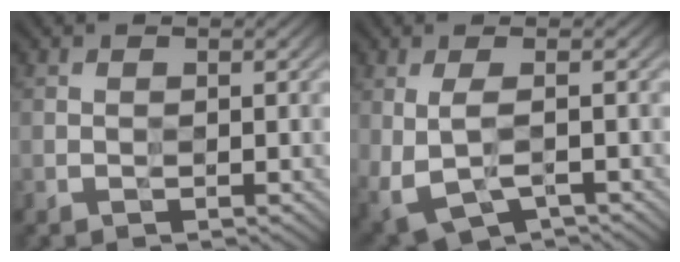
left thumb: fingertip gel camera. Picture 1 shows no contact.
{"total": 4.9, "force": [-0.4, 2.2, 4.3], "torque": [-0.105, -0.017, 0.000]}